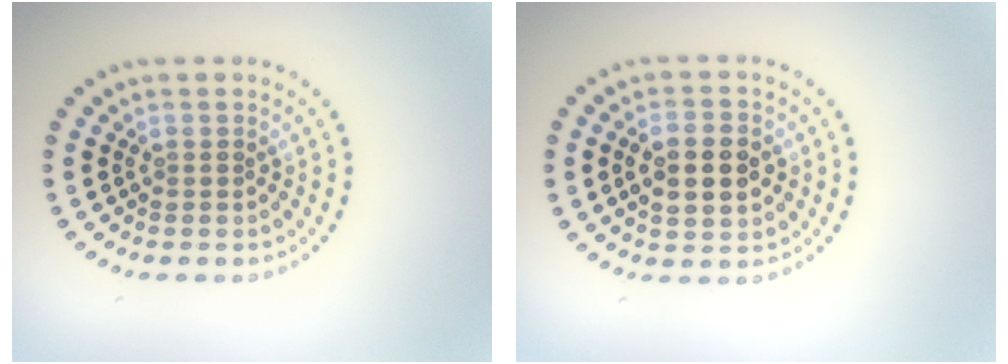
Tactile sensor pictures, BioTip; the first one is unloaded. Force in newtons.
{"total": 4.8, "press": 4.8, "slide": 0.2}